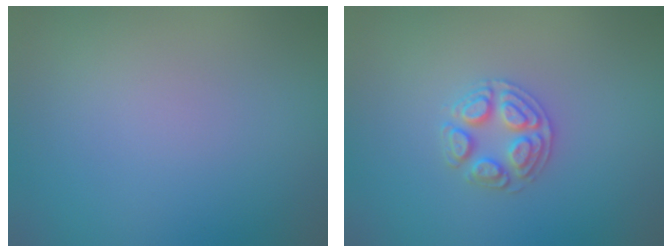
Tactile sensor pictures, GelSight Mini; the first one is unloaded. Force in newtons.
{"total": 2.6, "press": 2.5, "slide": 0.5}